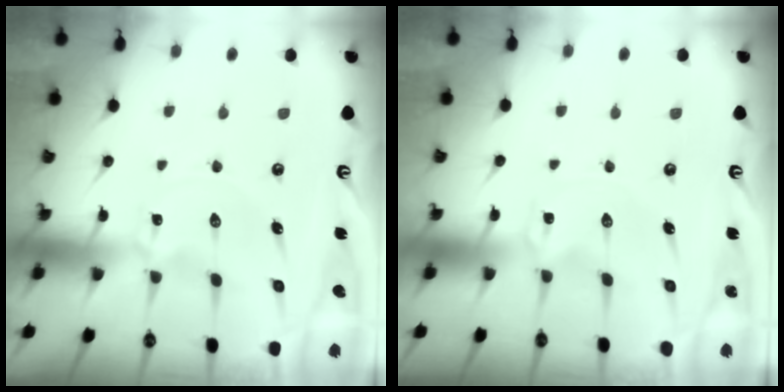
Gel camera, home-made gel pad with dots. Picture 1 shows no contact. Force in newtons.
{"total": 0.0}